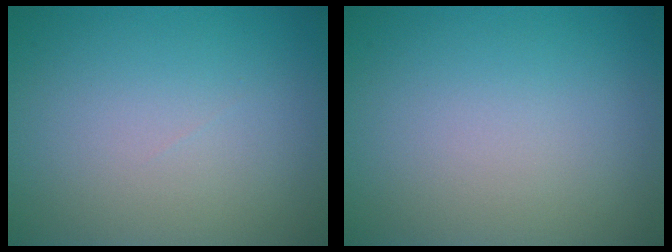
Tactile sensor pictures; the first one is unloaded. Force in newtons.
{"total": 0.0}